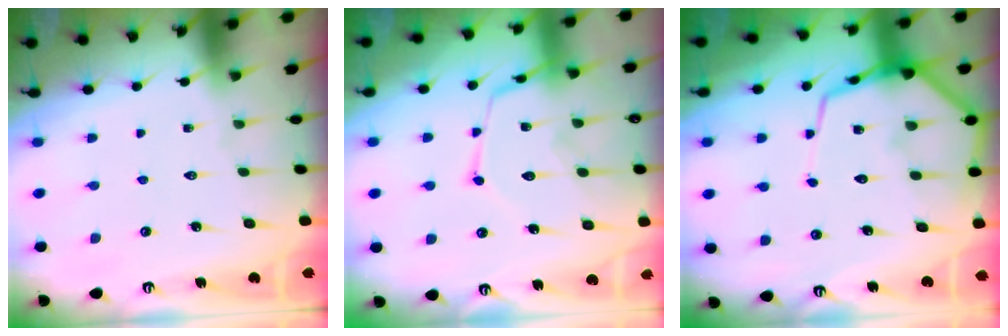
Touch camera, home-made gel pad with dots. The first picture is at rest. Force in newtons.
{"total": 13.7, "press": 13.6, "slide": 1.0}
{"total": 12.2, "press": 12.2, "slide": 1.1}